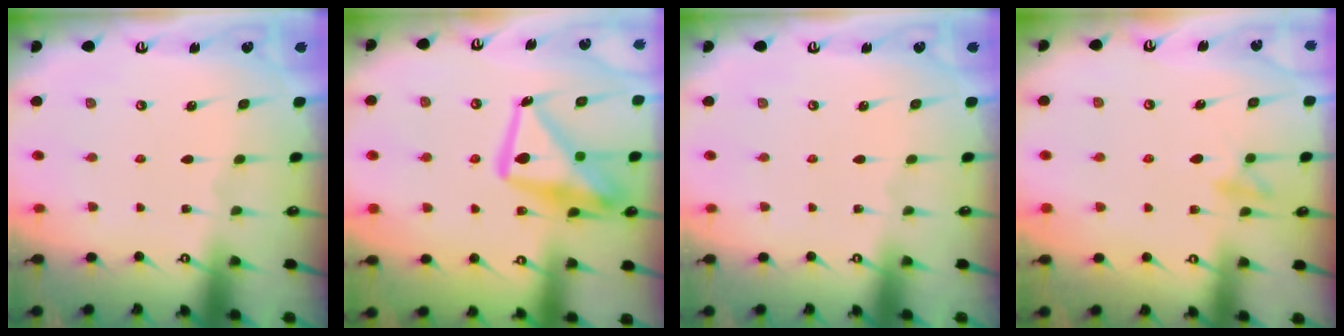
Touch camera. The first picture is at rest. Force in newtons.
{"total": 19.3, "press": 19.2, "slide": 2.0}
{"total": 0.0}
{"total": 10.5, "press": 10.3, "slide": 1.7}